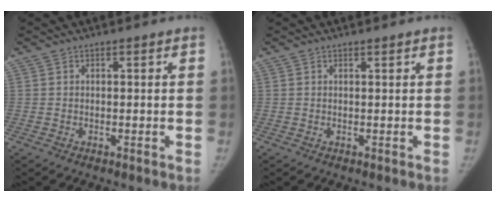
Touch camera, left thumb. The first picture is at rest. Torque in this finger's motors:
{"motor_torque": [0.73, 0.63, -0.19, 0.57, 0.00]}